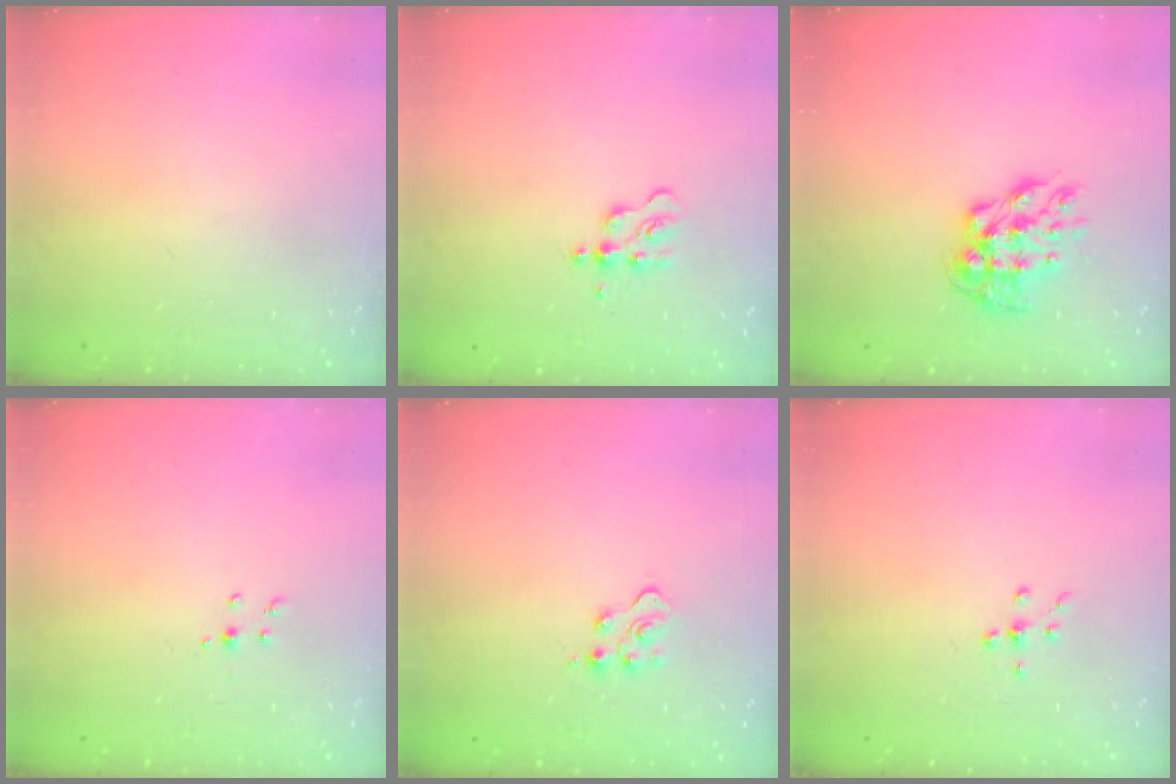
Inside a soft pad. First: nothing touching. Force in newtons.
{"total": 3.8, "press": 3.8, "slide": 0.4}
{"total": 10.5, "press": 10.4, "slide": 0.9}
{"total": 3.6, "press": 3.5, "slide": 0.9}
{"total": 3.5, "press": 3.4, "slide": 0.6}
{"total": 6.2, "press": 6.2, "slide": 0.7}